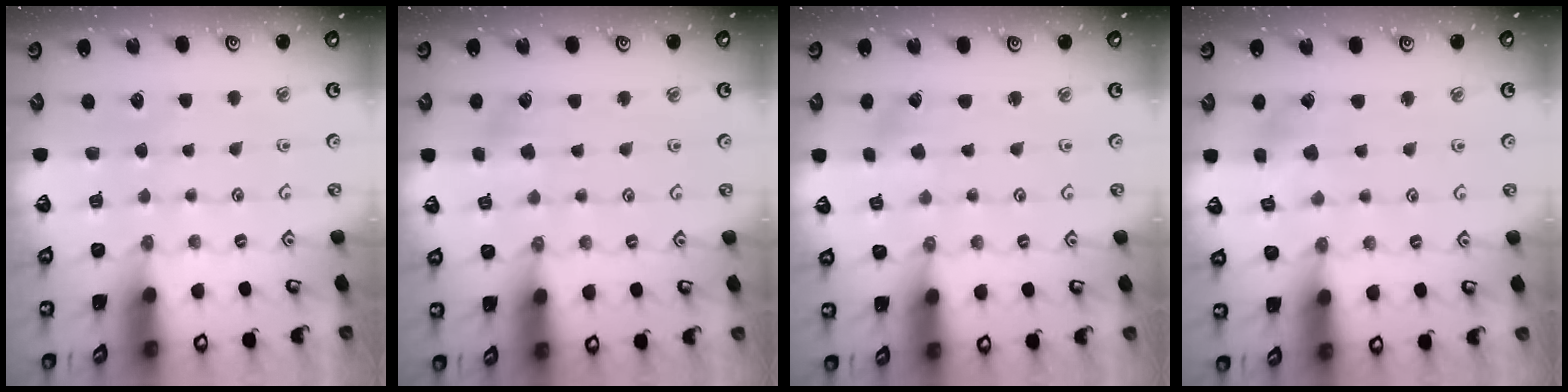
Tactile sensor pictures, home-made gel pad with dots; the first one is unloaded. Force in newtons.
{"total": 3.2, "press": 3.1, "slide": 0.5}
{"total": 0.6, "press": 0.5, "slide": 0.1}
{"total": 3.3, "press": 3.3, "slide": 0.2}